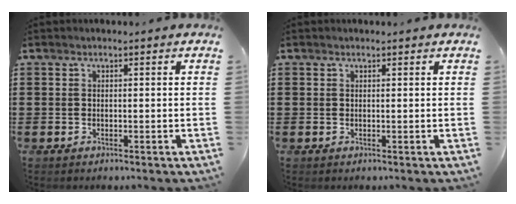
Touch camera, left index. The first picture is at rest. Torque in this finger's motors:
{"motor_torque": [2.14, 0.00, -0.27, -0.03]}